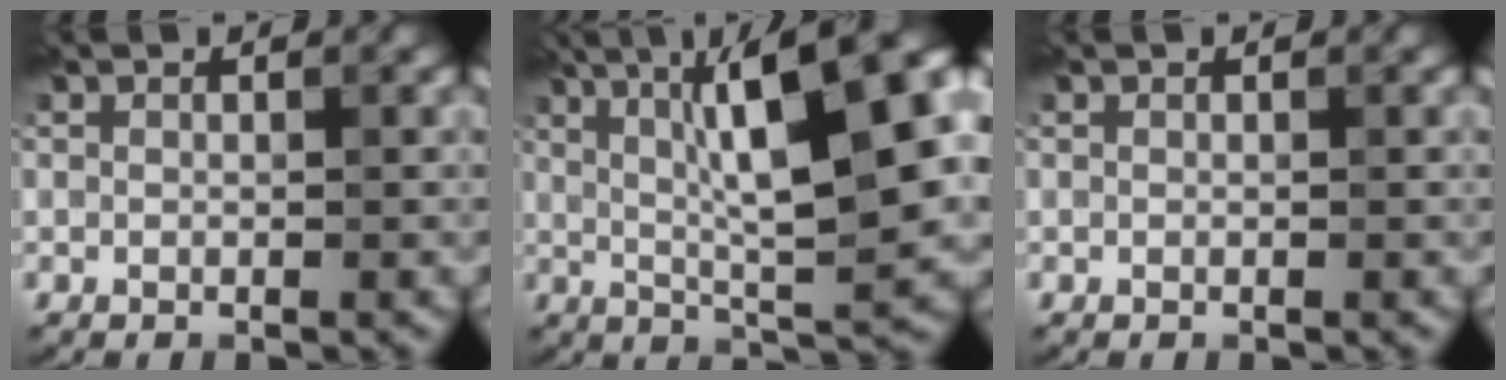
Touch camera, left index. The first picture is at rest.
{"total": 14.1, "force": [3.5, 3.8, 13.2], "torque": [-0.157, 0.030, 0.052]}
{"total": 0.0}